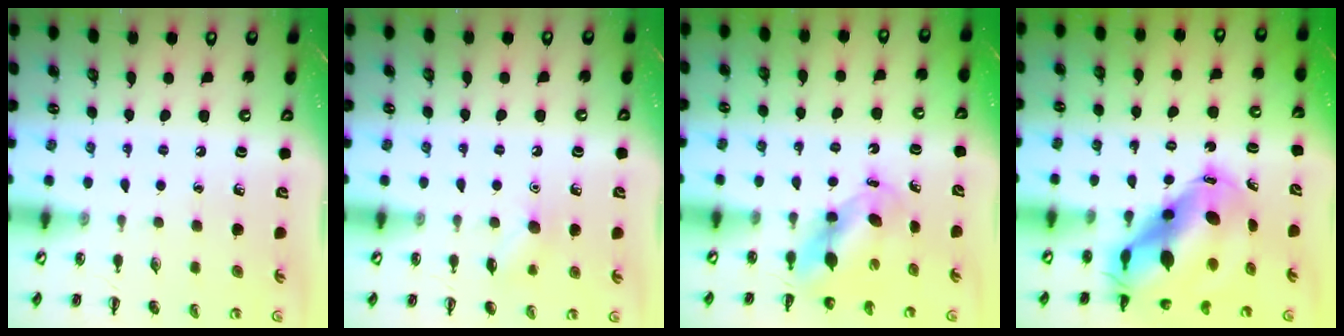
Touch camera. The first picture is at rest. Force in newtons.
{"total": 7.1, "press": 7.0, "slide": 1.5}
{"total": 6.5, "press": 6.4, "slide": 1.1}
{"total": 12.6, "press": 12.0, "slide": 3.6}